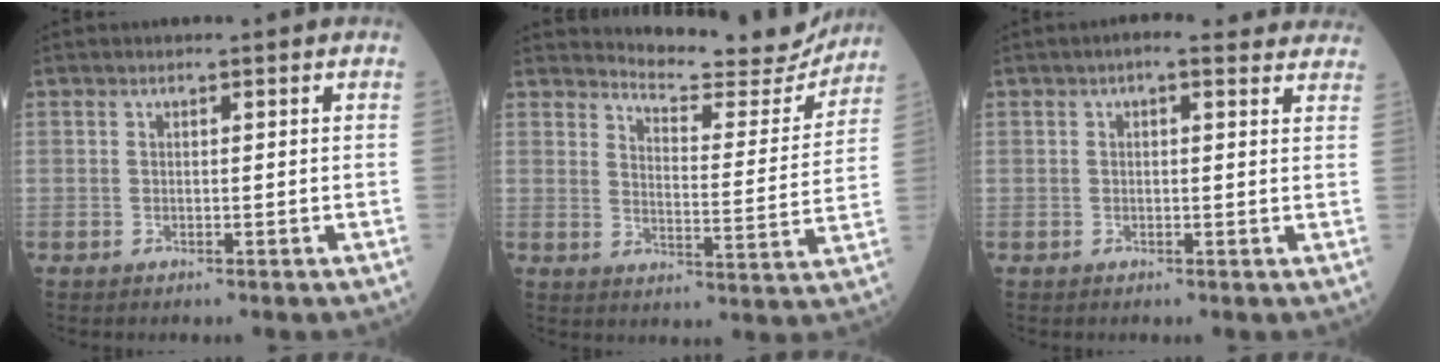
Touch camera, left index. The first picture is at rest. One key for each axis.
{"total": 12.3, "fx": 12.2, "fy": 1.3, "fz": 1.0, "tx": -0.013, "ty": -0.042, "tz": 0.154}
{"total": 7.4, "fx": 6.1, "fy": 1.9, "fz": 3.7, "tx": -0.042, "ty": 0.025, "tz": 0.060}